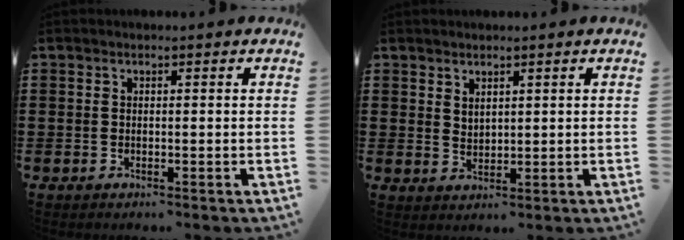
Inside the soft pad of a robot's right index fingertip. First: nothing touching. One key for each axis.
{"total": 1.9, "fx": 1.8, "fy": 0.8, "fz": 0.2, "tx": -0.006, "ty": 0.003, "tz": 0.035}